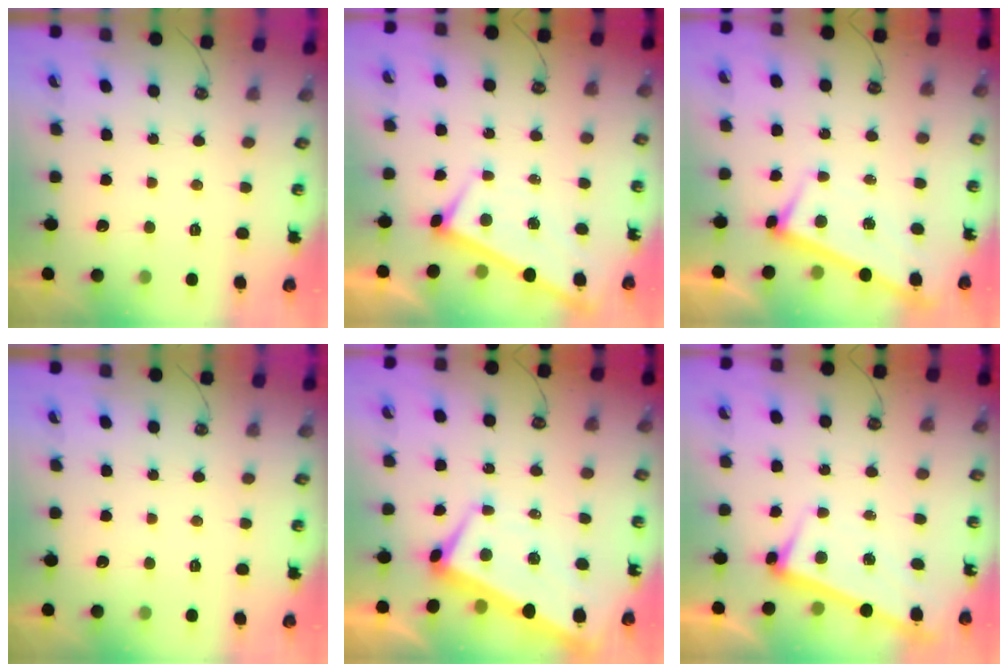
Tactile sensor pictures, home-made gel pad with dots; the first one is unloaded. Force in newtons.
{"total": 1.3, "press": 1.3, "slide": 0.3}
{"total": 2.9, "press": 2.9, "slide": 0.1}
{"total": 0.0}
{"total": 1.4, "press": 1.0, "slide": 0.9}
{"total": 2.6, "press": 2.5, "slide": 0.7}